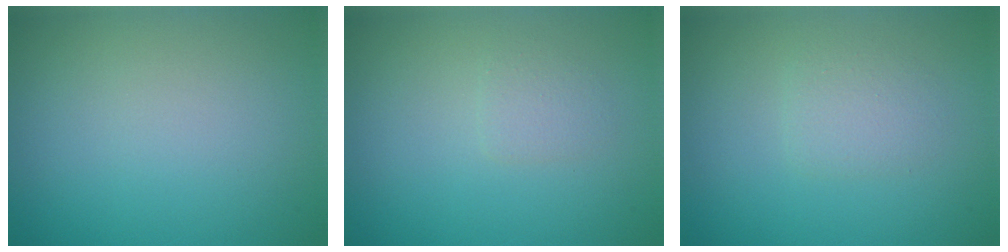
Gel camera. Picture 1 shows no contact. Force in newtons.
{"total": 1.1, "press": 1.1, "slide": 0.0}
{"total": 1.5, "press": 1.5, "slide": 0.0}